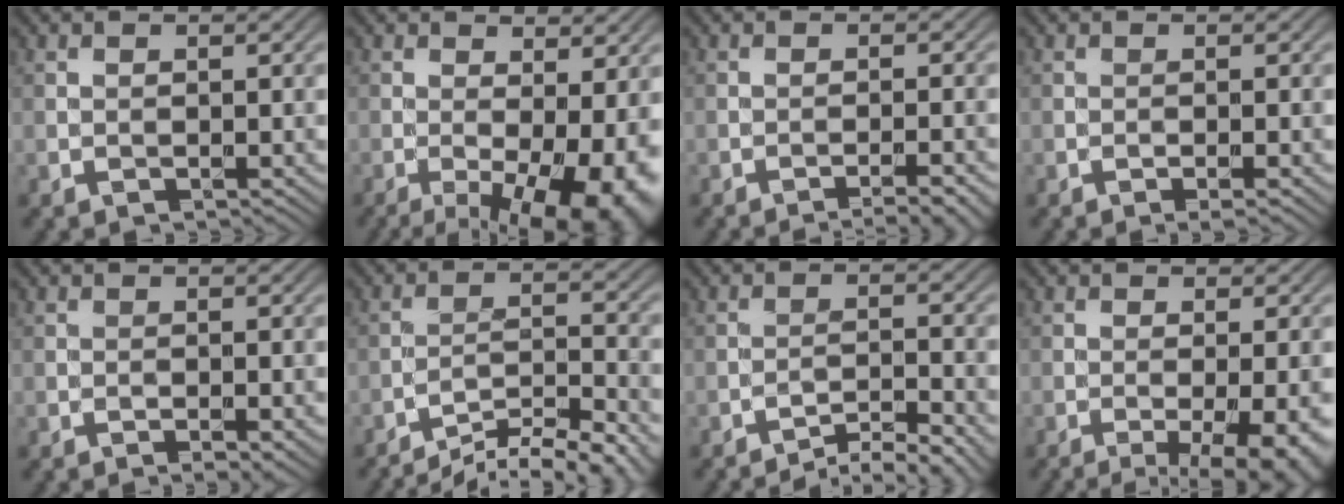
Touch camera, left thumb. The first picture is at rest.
{"total": 12.8, "force": [-4.2, 4.3, 11.3], "torque": [-0.165, -0.016, -0.051]}
{"total": 4.9, "force": [-3.4, 0.8, 3.4], "torque": [-0.046, 0.017, -0.057]}
{"total": 1.5, "force": [-0.7, 0.2, 1.3], "torque": [-0.022, 0.000, -0.012]}
{"total": 1.7, "force": [-0.7, 0.4, 1.5], "torque": [-0.024, -0.001, -0.010]}
{"total": 11.9, "force": [-10.5, 2.0, 5.3], "torque": [-0.086, -0.002, -0.151]}
{"total": 5.4, "force": [-4.4, 0.8, 3.0], "torque": [-0.050, 0.008, -0.068]}
{"total": 8.6, "force": [-3.7, 2.2, 7.4], "torque": [-0.107, -0.010, -0.045]}